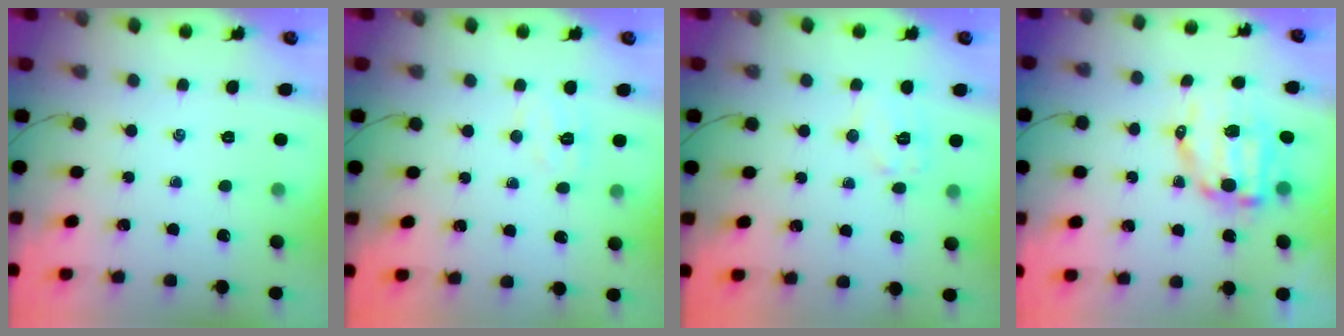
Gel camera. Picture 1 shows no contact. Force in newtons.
{"total": 4.8, "press": 4.6, "slide": 1.1}
{"total": 6.8, "press": 6.7, "slide": 0.6}
{"total": 9.9, "press": 9.7, "slide": 2.0}